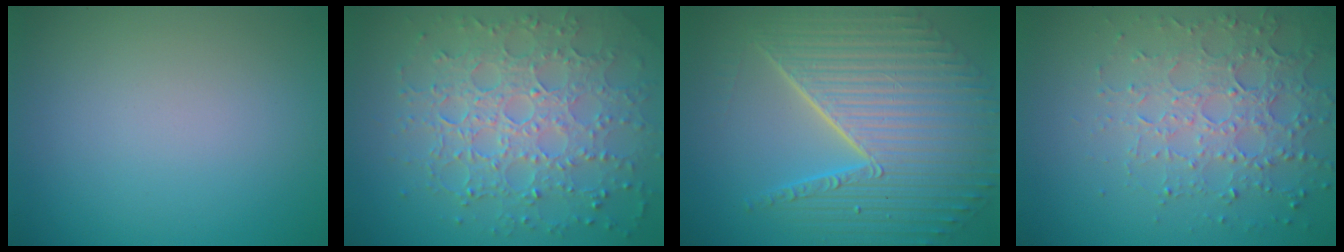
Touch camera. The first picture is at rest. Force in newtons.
{"total": 7.9, "press": 5.7, "slide": 5.4}
{"total": 10.9, "press": 7.1, "slide": 8.3}
{"total": 4.3, "press": 4.2, "slide": 1.1}